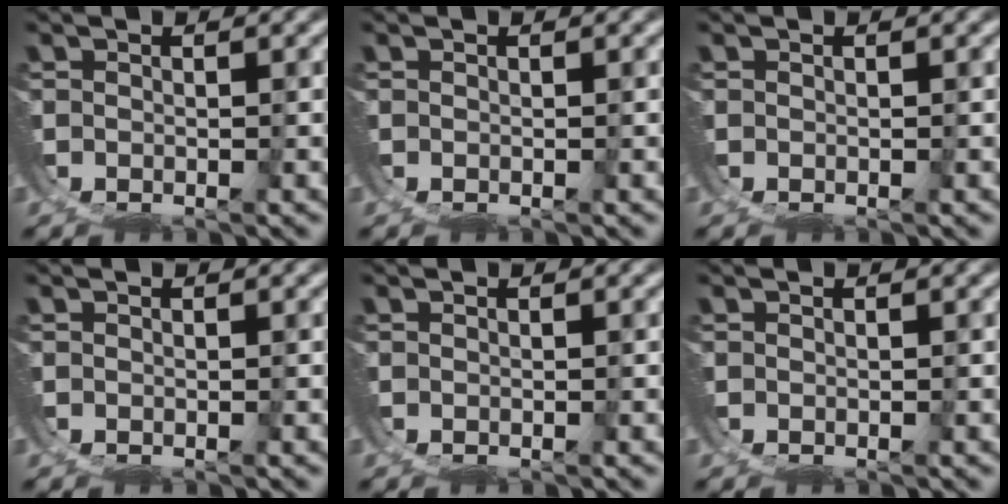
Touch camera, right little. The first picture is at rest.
{"total": 0.0}
{"total": 0.0}
{"total": 0.0}
{"total": 0.0}
{"total": 0.0}